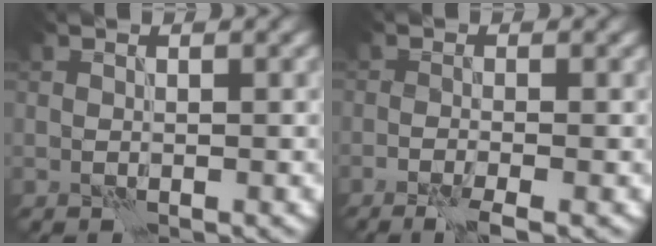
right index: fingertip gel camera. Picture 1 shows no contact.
{"total": 2.7, "force": [-1.8, 0.3, 2.0], "torque": [-0.039, -0.001, -0.039]}